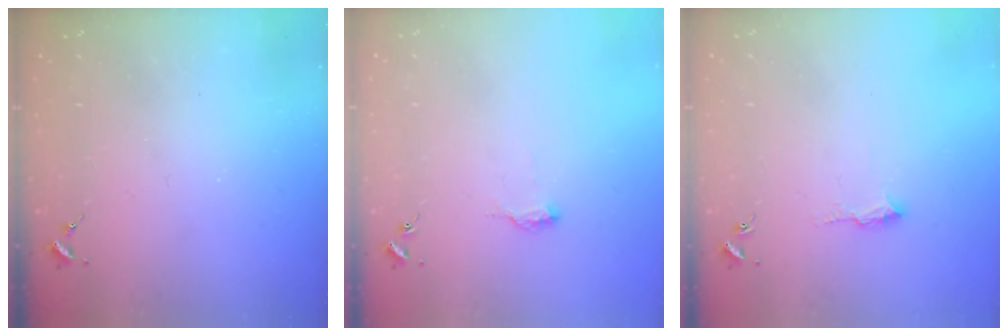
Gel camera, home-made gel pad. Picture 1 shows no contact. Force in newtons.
{"total": 7.6, "press": 7.6, "slide": 0.7}
{"total": 8.0, "press": 8.0, "slide": 0.8}